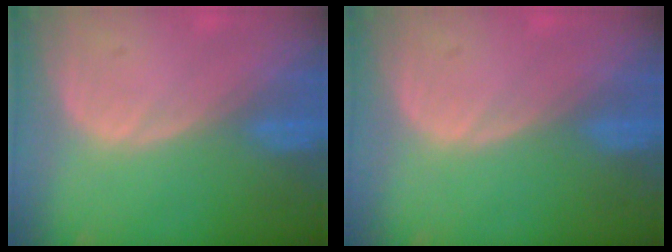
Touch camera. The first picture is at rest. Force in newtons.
{"total": 0.0}